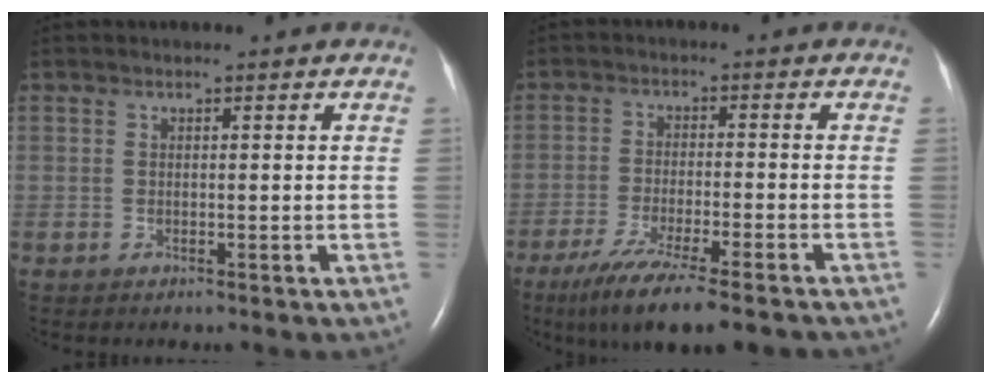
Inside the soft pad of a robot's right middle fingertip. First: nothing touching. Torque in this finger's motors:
{"motor_torque": [1.08, -1.06, 0.21, 0.13]}